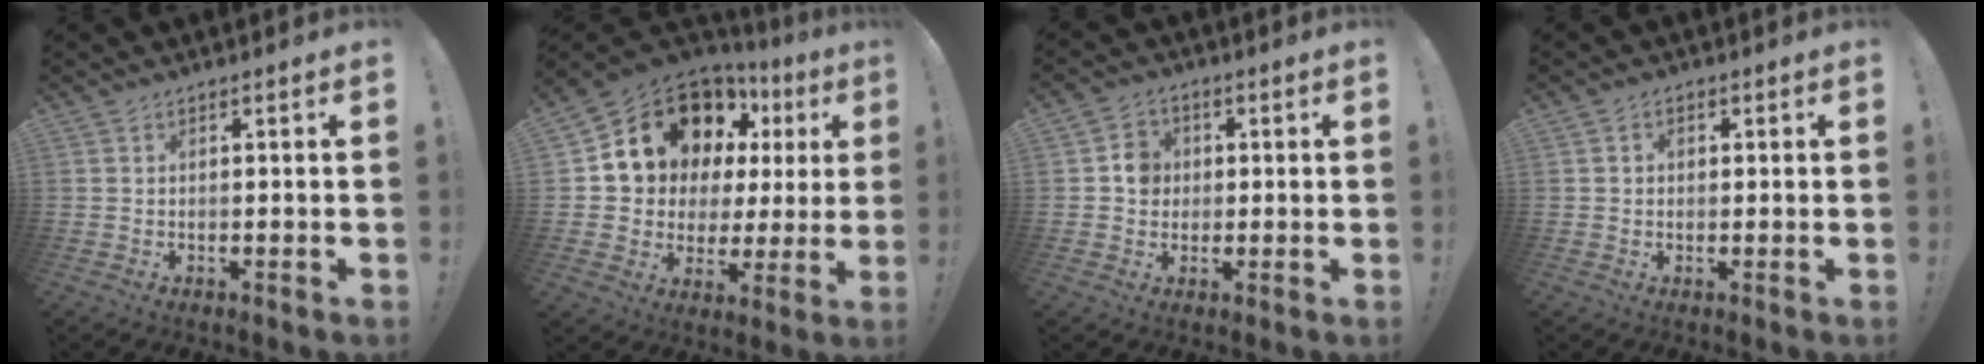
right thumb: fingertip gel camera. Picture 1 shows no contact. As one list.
[{"total": 15.5, "force": [9.5, 9.7, 7.4], "torque": [-0.120, -0.067, 0.188]}, {"total": 6.5, "force": [0.4, 6.0, 2.5], "torque": [-0.025, 0.011, 0.008]}, {"total": 1.6, "force": [-0.1, 1.5, 0.7], "torque": [-0.005, 0.003, -0.004]}]